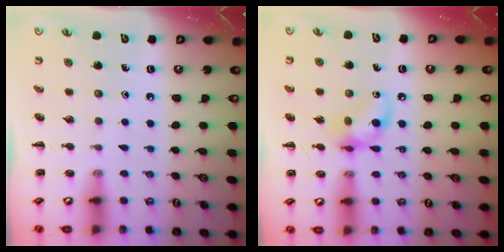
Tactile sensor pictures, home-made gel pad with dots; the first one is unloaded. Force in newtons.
{"total": 10.2, "press": 10.1, "slide": 1.0}